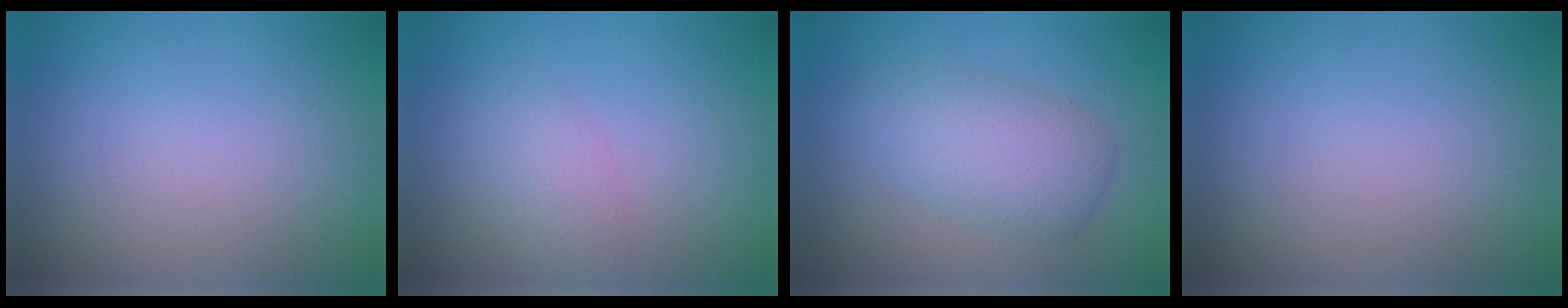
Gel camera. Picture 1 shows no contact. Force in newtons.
{"total": 2.2, "press": 2.2, "slide": 0.1}
{"total": 4.4, "press": 4.4, "slide": 0.1}
{"total": 0.0}